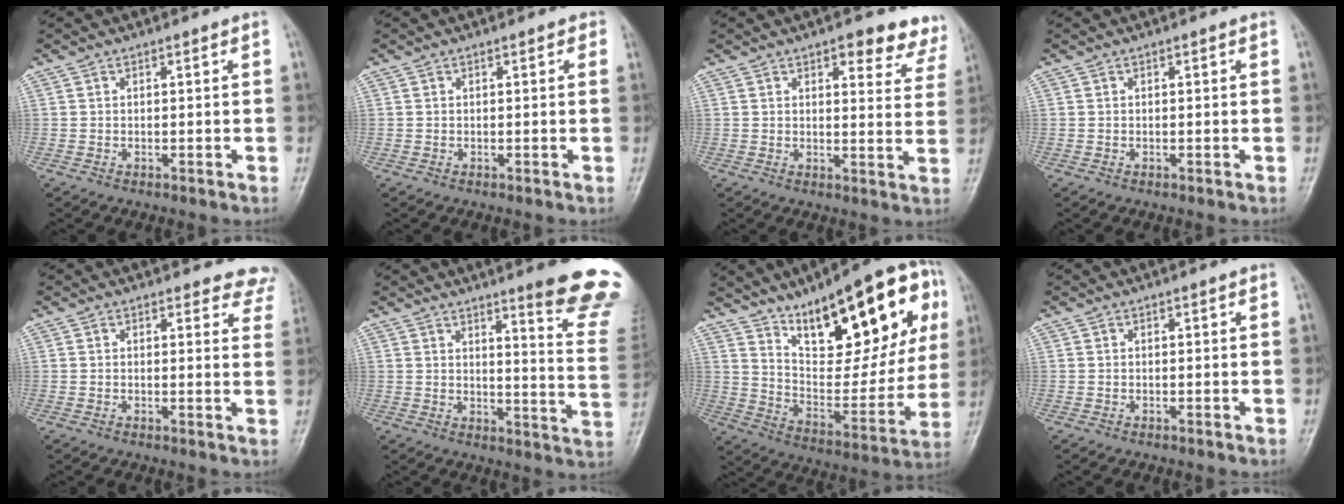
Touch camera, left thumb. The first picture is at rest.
{"total": 0.8, "force": [0.3, 0.5, 0.5], "torque": [0.002, 0.001, -0.001]}
{"total": 9.8, "force": [7.4, 4.0, 5.0], "torque": [-0.016, -0.035, 0.069]}
{"total": 0.0}
{"total": 6.9, "force": [6.3, 2.7, 0.0], "torque": [0.055, -0.030, 0.034]}
{"total": 16.0, "force": [12.0, 1.3, 10.4], "torque": [-0.099, -0.104, 0.140]}
{"total": 26.4, "force": [12.8, 9.9, 20.8], "torque": [-0.261, -0.029, 0.211]}
{"total": 0.0}